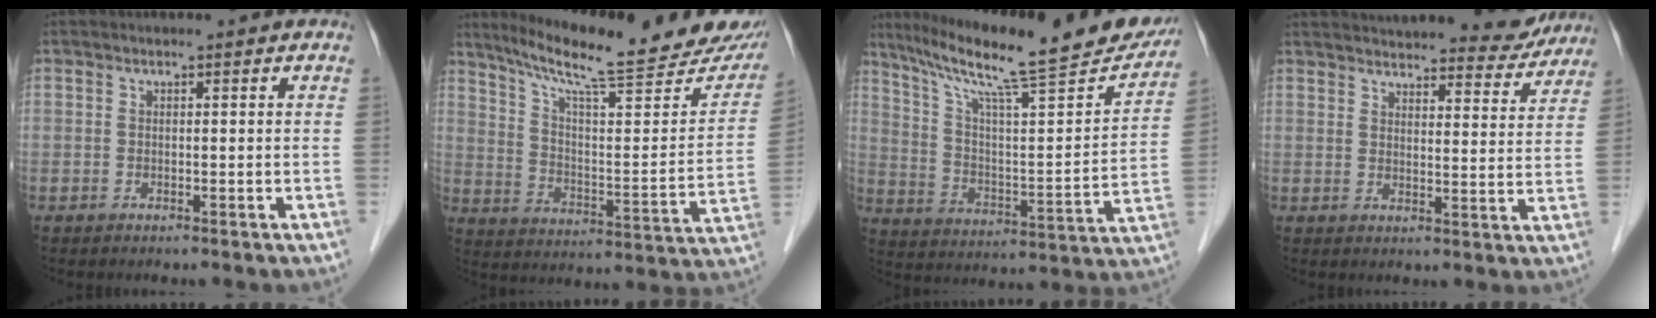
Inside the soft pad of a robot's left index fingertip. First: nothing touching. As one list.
[{"total": 24.4, "force": [20.5, 2.7, 13.0], "torque": [-0.203, -0.033, 0.285]}, {"total": 26.1, "force": [21.7, 2.4, 14.4], "torque": [-0.237, -0.017, 0.314]}, {"total": 16.7, "force": [15.9, 3.0, 4.3], "torque": [-0.044, -0.008, 0.191]}]